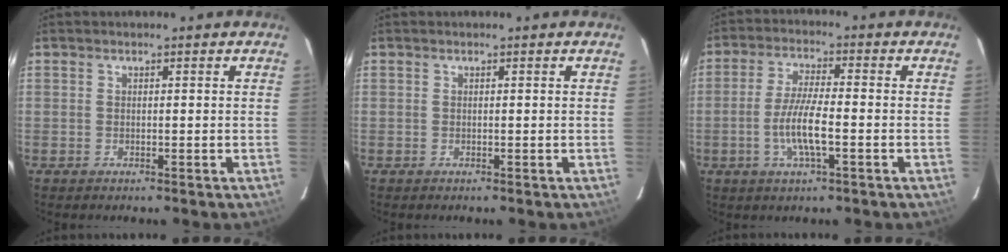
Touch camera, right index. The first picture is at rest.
{"total": 0.0}
{"total": 7.8, "force": [-2.3, 1.3, 7.4], "torque": [-0.147, -0.001, -0.044]}